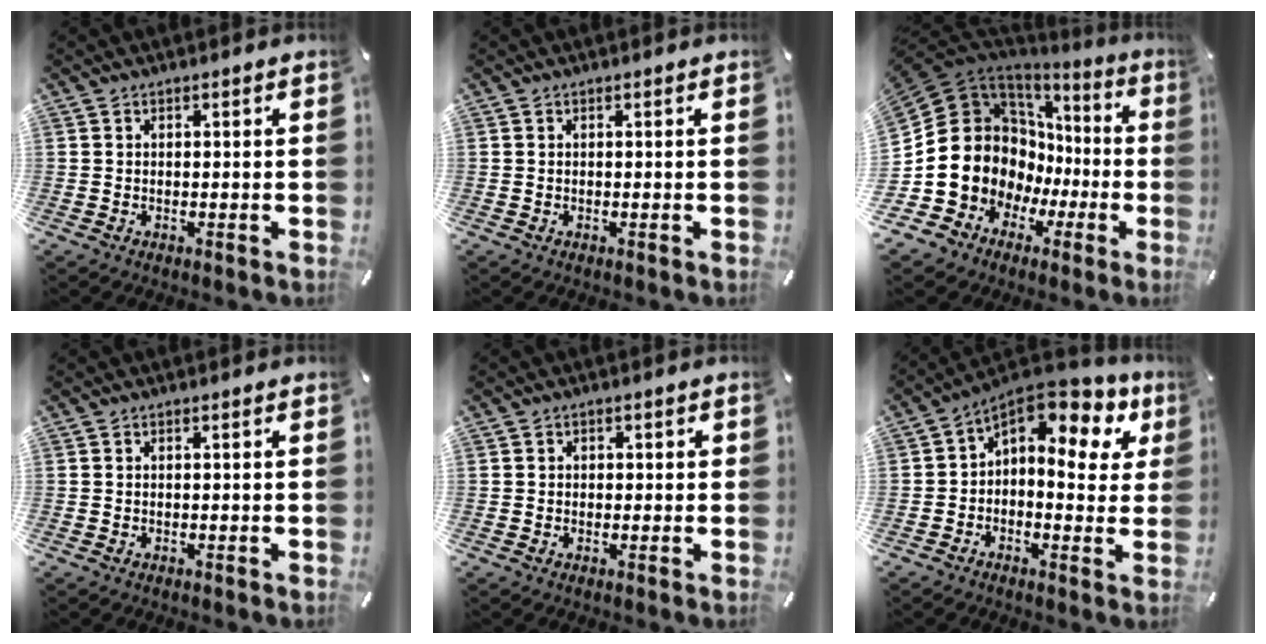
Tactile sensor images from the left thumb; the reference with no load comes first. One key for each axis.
{"total": 0.0}
{"total": 15.3, "fx": -0.4, "fy": 14.0, "fz": 6.2, "tx": -0.140, "ty": -0.032, "tz": 0.010}
{"total": 0.0}
{"total": 1.2, "fx": -0.2, "fy": 1.1, "fz": 0.3, "tx": -0.007, "ty": 0.004, "tz": -0.006}
{"total": 10.1, "fx": 4.9, "fy": 5.3, "fz": 7.1, "tx": -0.119, "ty": -0.039, "tz": 0.084}